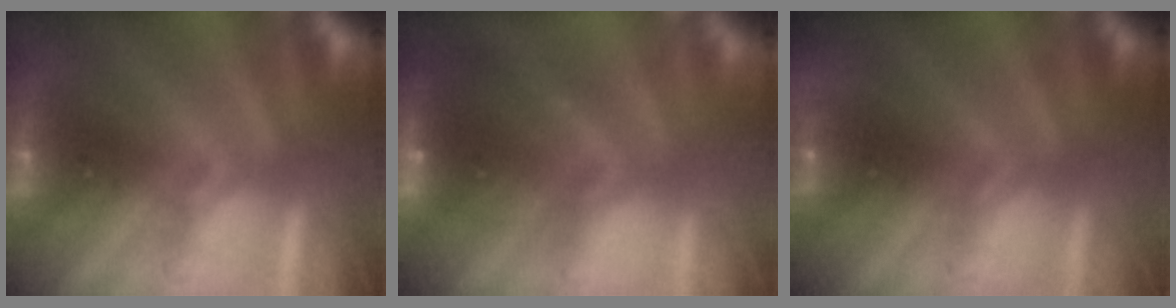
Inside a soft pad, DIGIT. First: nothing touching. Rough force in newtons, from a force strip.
{"total": 7.3}
{"total": 2.3}